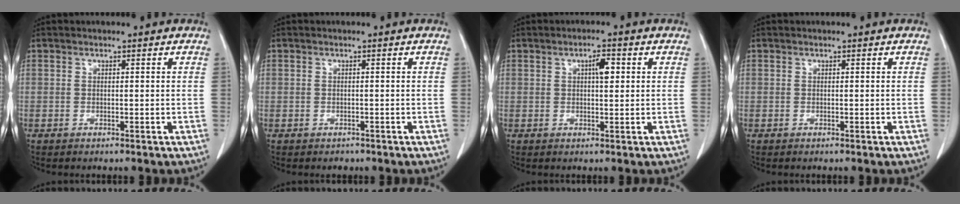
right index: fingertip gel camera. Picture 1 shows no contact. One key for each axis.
{"total": 1.2, "fx": -0.7, "fy": 1.0, "fz": 0.0, "tx": -0.009, "ty": 0.002, "tz": -0.012}
{"total": 2.7, "fx": 0.8, "fy": 0.8, "fz": 2.5, "tx": -0.042, "ty": 0.003, "tz": 0.012}
{"total": 0.0}